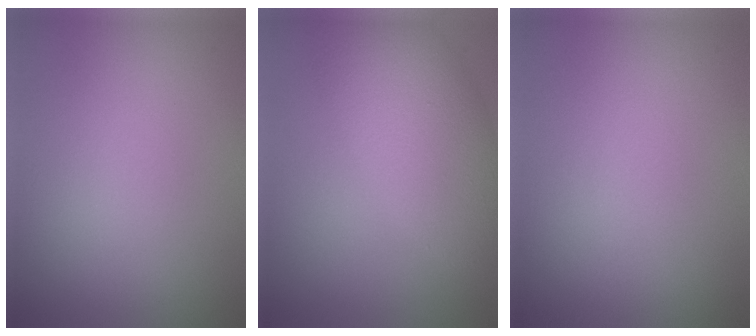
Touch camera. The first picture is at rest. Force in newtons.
{"total": 7.6, "press": 7.6, "slide": 0.3}
{"total": 0.0}